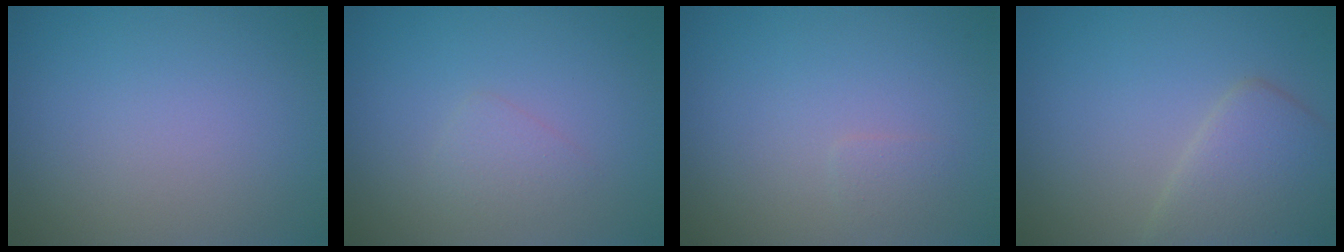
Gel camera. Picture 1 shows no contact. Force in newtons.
{"total": 1.3, "press": 1.3, "slide": 0.1}
{"total": 0.7, "press": 0.7, "slide": 0.1}
{"total": 4.4, "press": 4.4, "slide": 0.3}